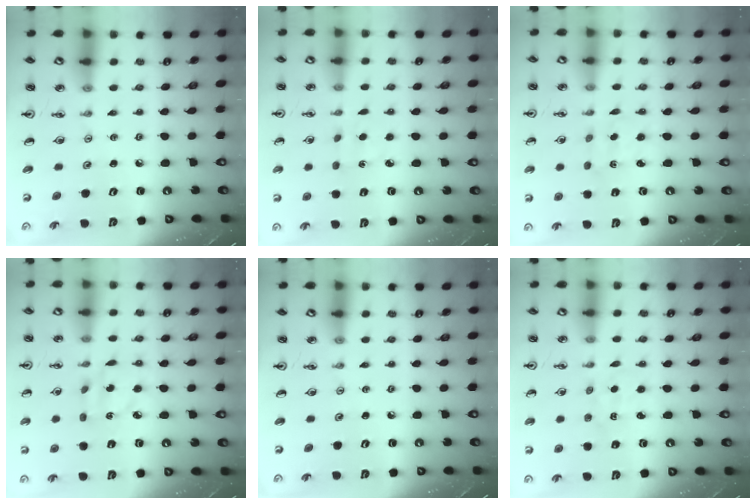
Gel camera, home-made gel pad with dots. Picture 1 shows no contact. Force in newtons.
{"total": 2.7, "press": 2.6, "slide": 0.3}
{"total": 1.3, "press": 1.2, "slide": 0.6}
{"total": 3.8, "press": 3.8, "slide": 0.3}
{"total": 0.0}
{"total": 1.8, "press": 1.7, "slide": 0.3}